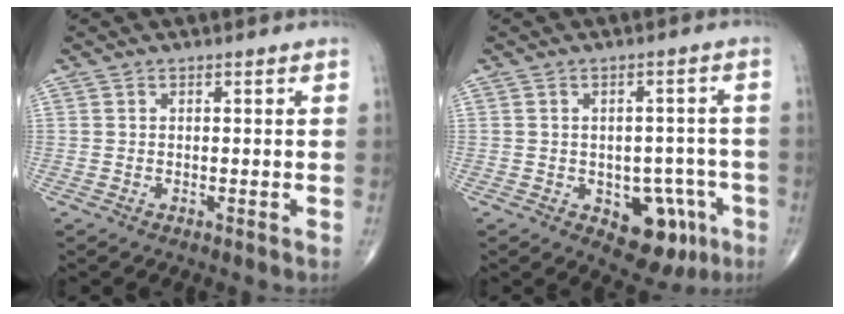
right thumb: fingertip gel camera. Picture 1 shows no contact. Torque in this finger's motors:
{"motor_torque": [-0.07, 0.19, 0.04, -0.19, 0.14]}